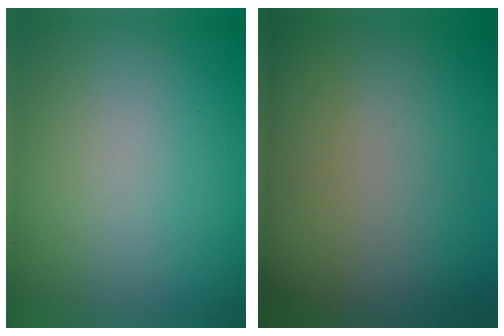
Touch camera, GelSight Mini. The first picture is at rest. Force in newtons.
{"total": 0.0}